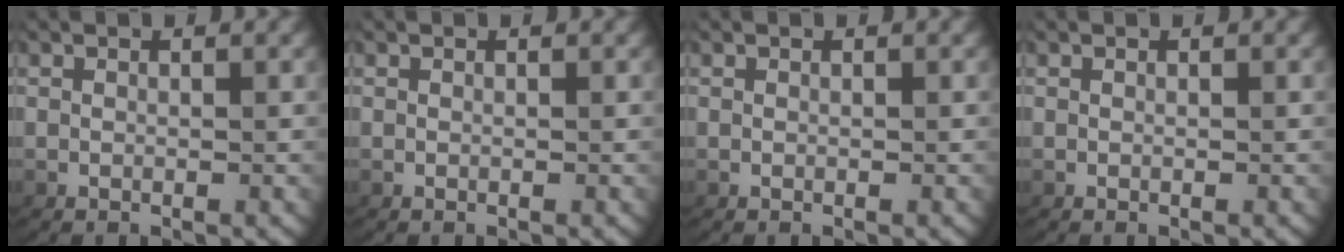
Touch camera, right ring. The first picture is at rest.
{"total": 0.0}
{"total": 0.0}
{"total": 0.0}